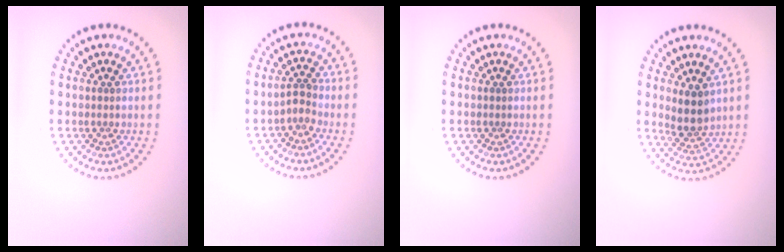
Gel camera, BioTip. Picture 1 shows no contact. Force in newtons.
{"total": 1.5, "press": 1.1, "slide": 1.1}
{"total": 0.0}
{"total": 2.8, "press": 2.5, "slide": 1.3}